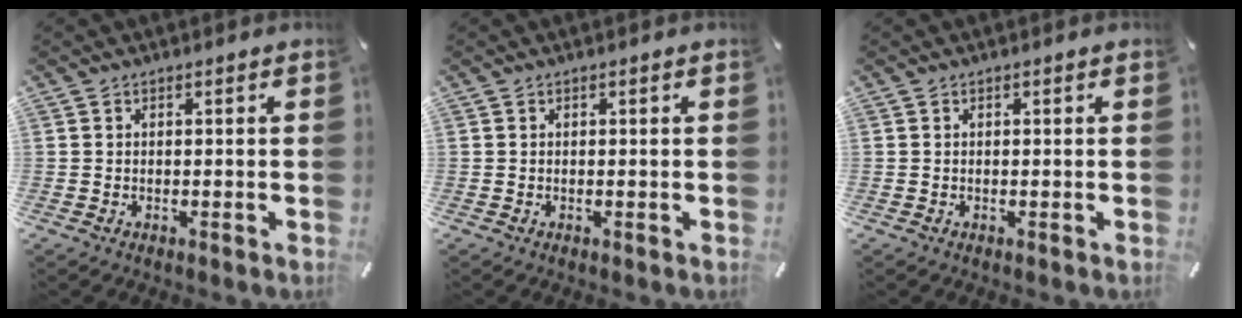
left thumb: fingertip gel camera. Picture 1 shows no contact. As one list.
[{"total": 0.0}, {"total": 0.0}]